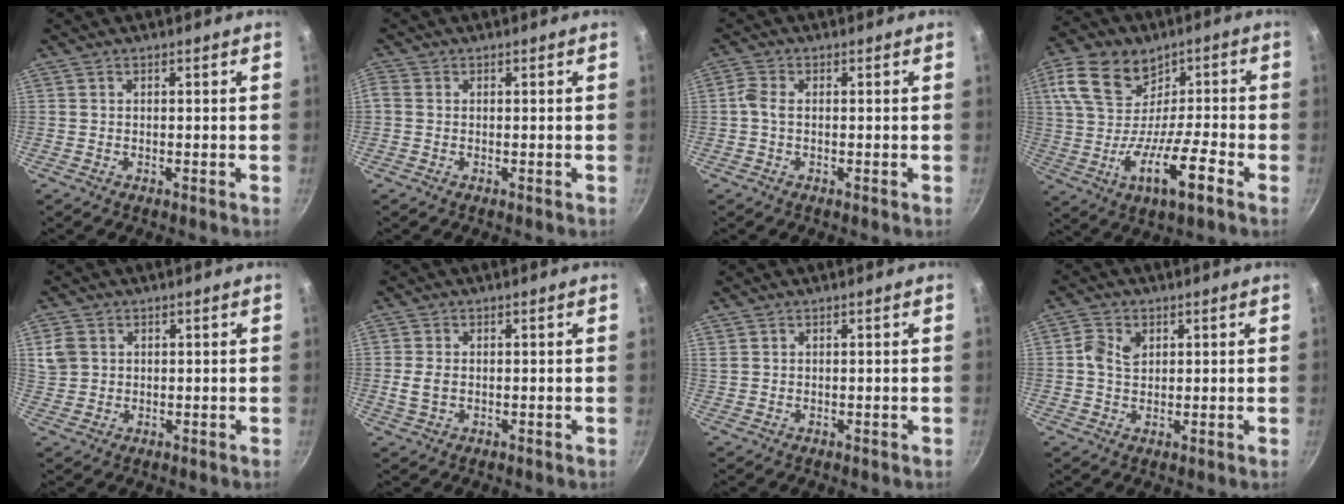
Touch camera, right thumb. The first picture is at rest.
{"total": 1.4, "force": [-0.2, 1.1, 0.8], "torque": [-0.020, 0.002, -0.005]}
{"total": 2.5, "force": [-0.2, 1.3, 2.1], "torque": [-0.054, 0.009, -0.011]}
{"total": 14.7, "force": [-1.7, 8.8, 11.7], "torque": [-0.180, 0.016, -0.041]}
{"total": 4.5, "force": [1.3, 3.8, 2.1], "torque": [-0.031, -0.001, 0.031]}
{"total": 3.2, "force": [0.0, 2.2, 2.2], "torque": [-0.042, -0.003, 0.002]}
{"total": 0.9, "force": [0.6, 0.6, 0.3], "torque": [-0.002, -0.002, 0.012]}
{"total": 4.4, "force": [1.2, 3.2, 2.8], "torque": [-0.045, -0.001, 0.020]}